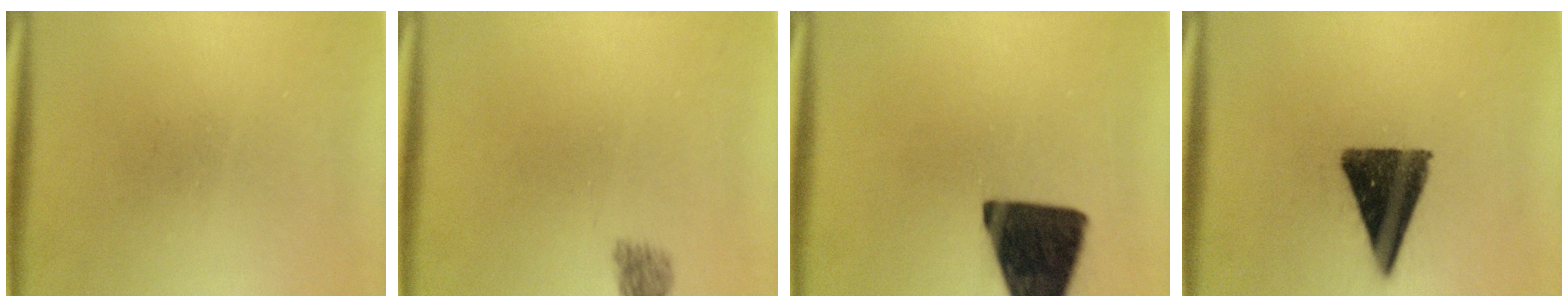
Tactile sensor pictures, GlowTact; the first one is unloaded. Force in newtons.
{"total": 2.1}
{"total": 16.0}
{"total": 13.2}